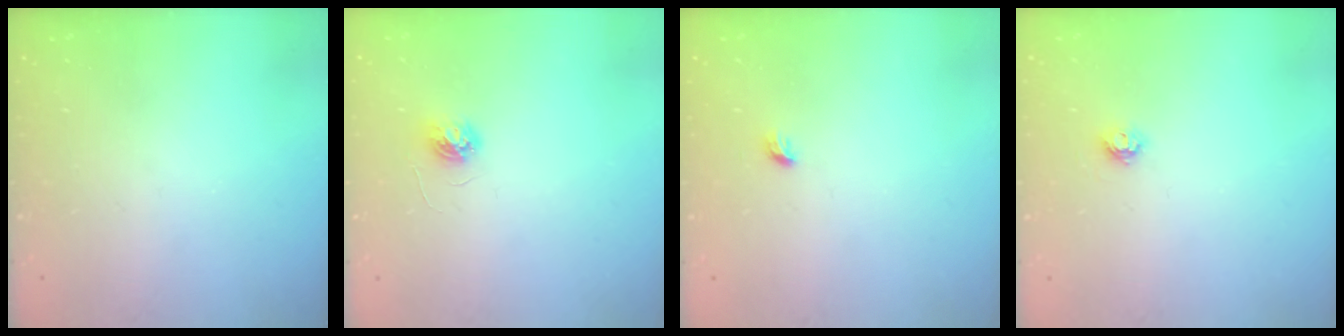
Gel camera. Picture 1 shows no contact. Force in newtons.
{"total": 3.7, "press": 3.7, "slide": 0.3}
{"total": 3.6, "press": 3.5, "slide": 1.0}
{"total": 4.3, "press": 4.3, "slide": 0.6}